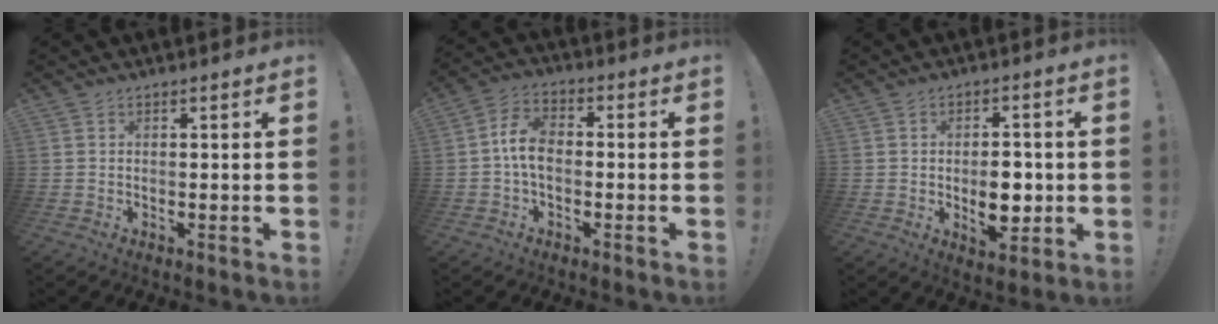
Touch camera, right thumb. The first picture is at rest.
{"total": 8.0, "force": [-0.7, 5.1, 6.1], "torque": [-0.120, 0.013, -0.008]}
{"total": 8.9, "force": [-1.4, 5.5, 6.8], "torque": [-0.095, 0.011, -0.019]}